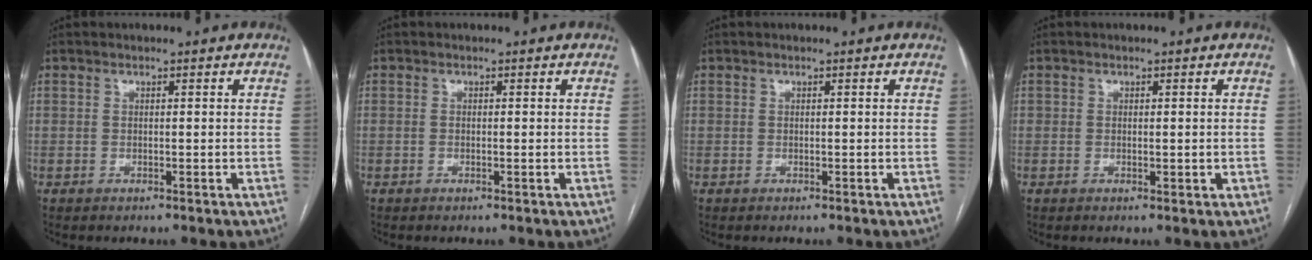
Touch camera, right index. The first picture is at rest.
{"total": 0.0}
{"total": 0.0}
{"total": 1.2, "force": [-0.1, 0.7, 0.9], "torque": [-0.010, -0.001, 0.004]}